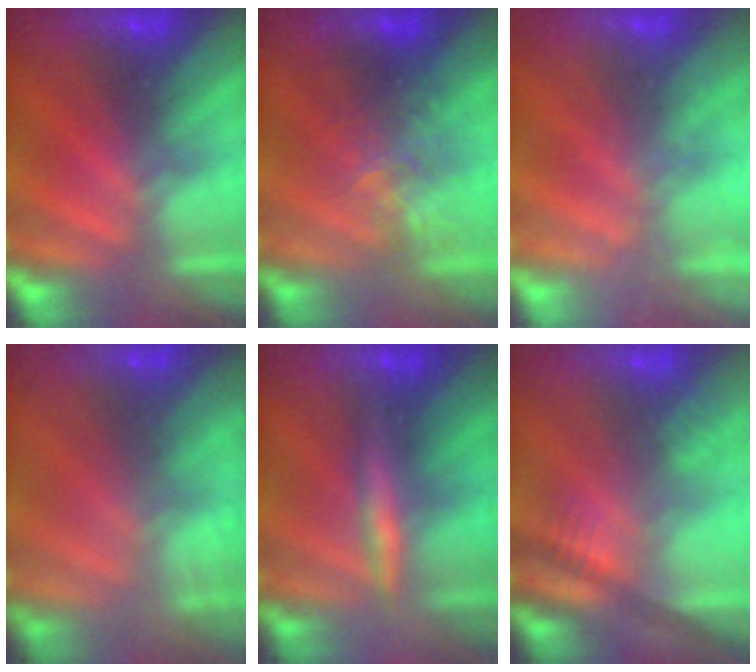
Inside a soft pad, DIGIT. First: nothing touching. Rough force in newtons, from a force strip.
{"total": 2.5}
{"total": 1.6}
{"total": 10.7}
{"total": 2.6}
{"total": 2.5}